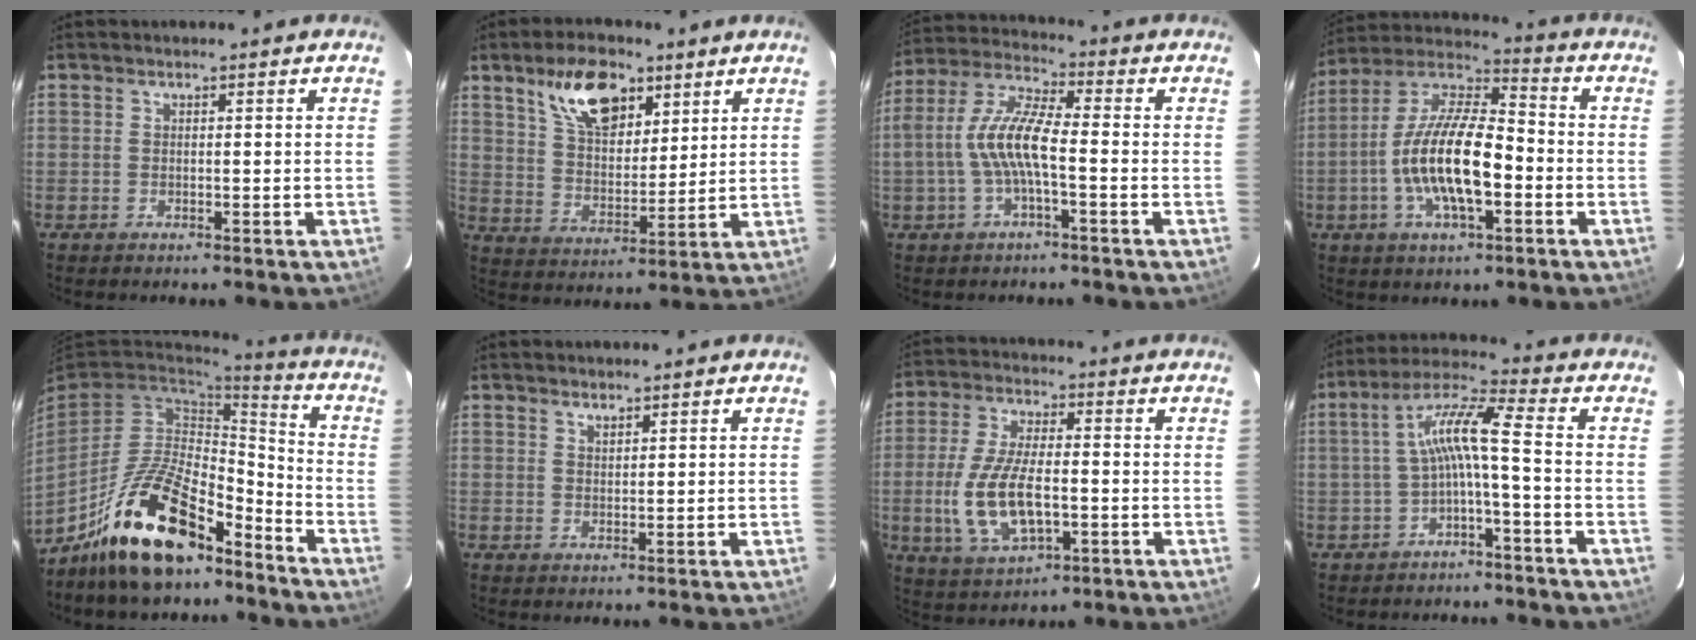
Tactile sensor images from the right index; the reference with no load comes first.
{"total": 12.7, "force": [7.5, 6.4, 8.0], "torque": [-0.134, 0.014, 0.140]}
{"total": 10.0, "force": [-1.9, 2.5, 9.5], "torque": [-0.204, 0.011, -0.035]}
{"total": 16.3, "force": [-3.9, 5.6, 14.8], "torque": [-0.288, -0.001, -0.078]}
{"total": 19.1, "force": [-12.8, 7.7, 11.8], "torque": [-0.236, 0.010, -0.223]}
{"total": 1.5, "force": [1.3, 0.4, 0.5], "torque": [-0.005, 0.000, 0.023]}
{"total": 12.9, "force": [-2.4, 5.7, 11.3], "torque": [-0.235, -0.009, -0.036]}
{"total": 7.6, "force": [-1.9, 0.0, 7.4], "torque": [-0.163, 0.019, -0.033]}